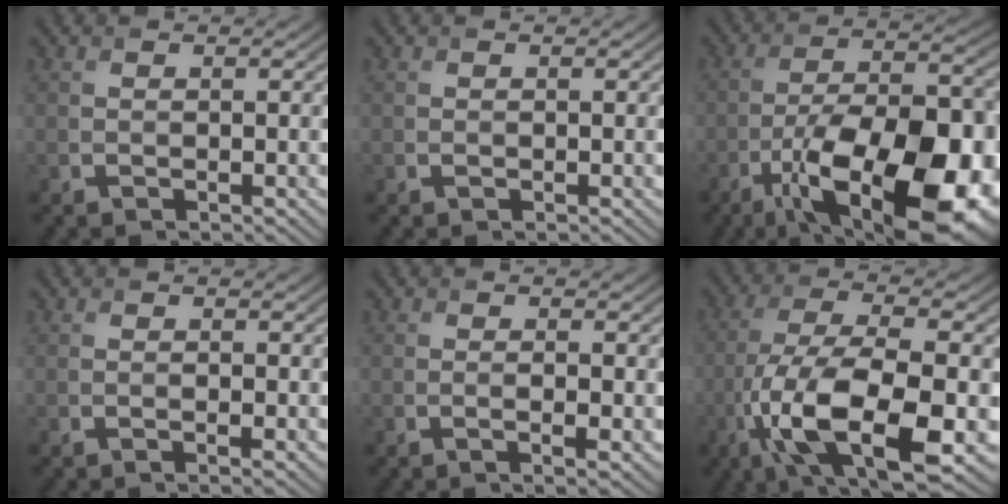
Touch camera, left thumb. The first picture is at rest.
{"total": 0.0}
{"total": 19.0, "force": [-9.0, 7.8, 14.8], "torque": [-0.226, -0.005, -0.148]}
{"total": 0.8, "force": [0.0, 0.1, 0.8], "torque": [-0.016, -0.003, 0.000]}
{"total": 1.9, "force": [-0.1, 0.4, 1.9], "torque": [-0.033, -0.003, -0.001]}
{"total": 14.2, "force": [-5.4, 5.4, 11.9], "torque": [-0.240, -0.020, -0.100]}